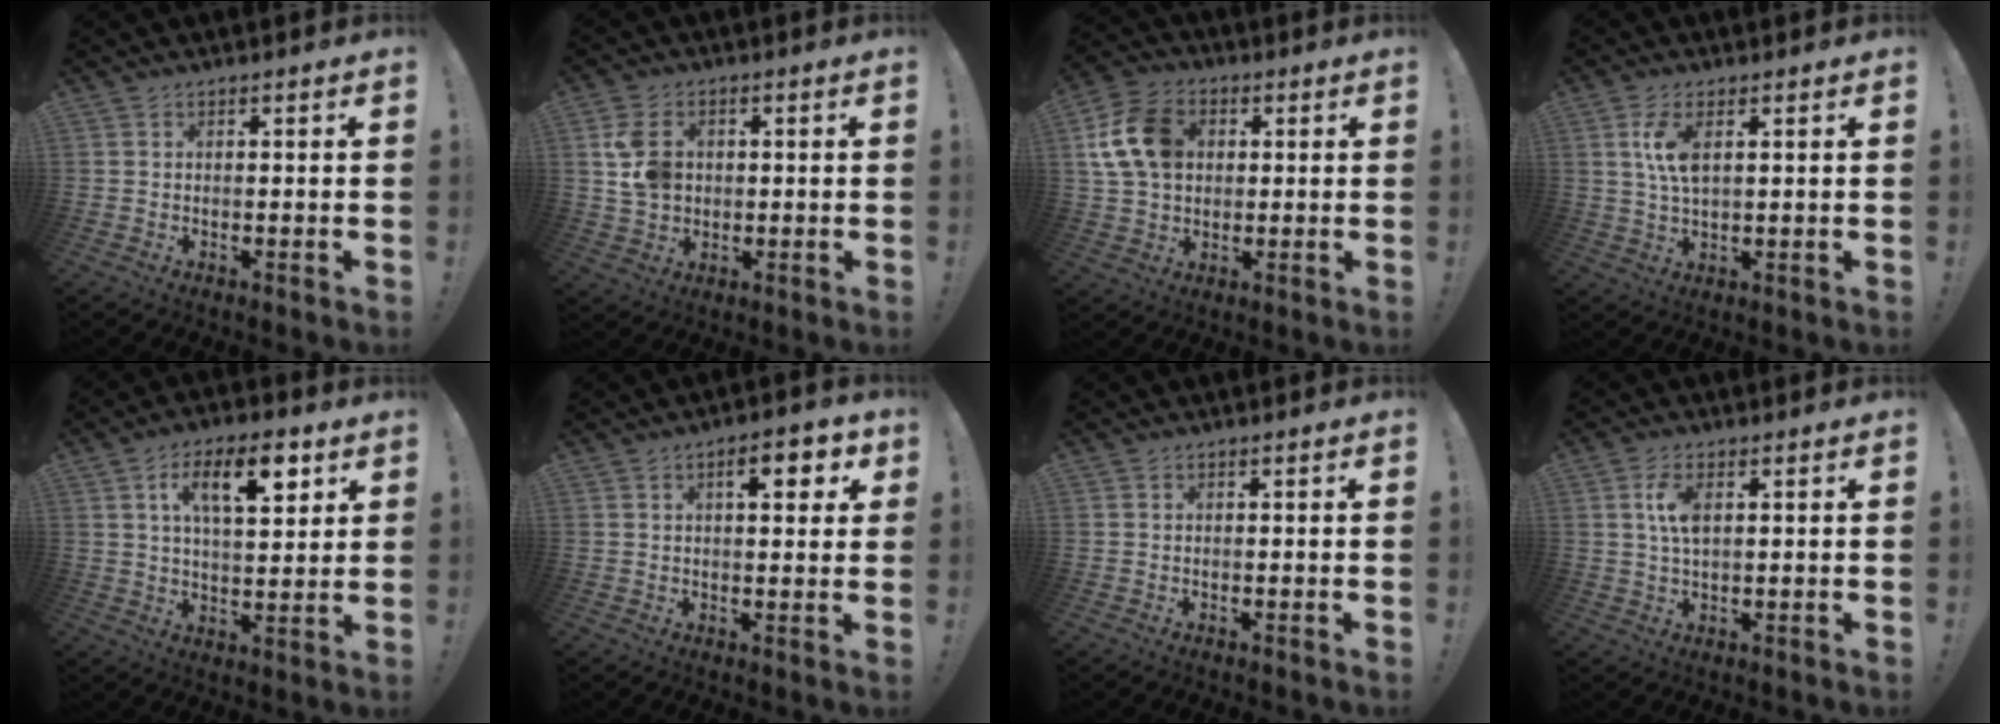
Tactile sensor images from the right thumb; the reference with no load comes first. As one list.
[{"total": 9.0, "force": [1.6, 7.3, 5.0], "torque": [-0.085, 0.008, 0.033]}, {"total": 14.4, "force": [3.1, 10.9, 8.9], "torque": [-0.158, 0.003, 0.063]}, {"total": 7.3, "force": [2.1, 2.9, 6.3], "torque": [-0.122, -0.006, 0.031]}, {"total": 13.7, "force": [5.7, 5.7, 11.1], "torque": [-0.168, -0.005, 0.093]}, {"total": 7.2, "force": [2.8, 2.5, 6.1], "torque": [-0.064, -0.011, 0.035]}, {"total": 0.0}, {"total": 6.2, "force": [1.6, 2.7, 5.3], "torque": [-0.096, -0.002, 0.023]}]